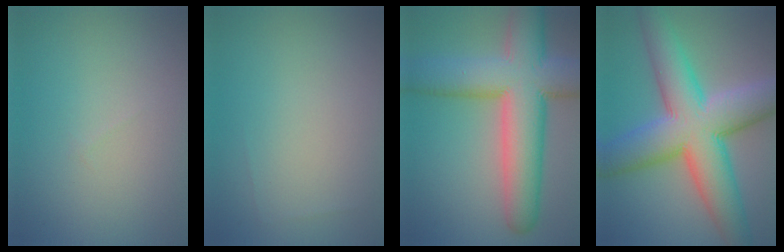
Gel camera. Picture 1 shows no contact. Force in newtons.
{"total": 0.0}
{"total": 12.2, "press": 12.2, "slide": 0.7}
{"total": 12.5, "press": 12.5, "slide": 0.5}